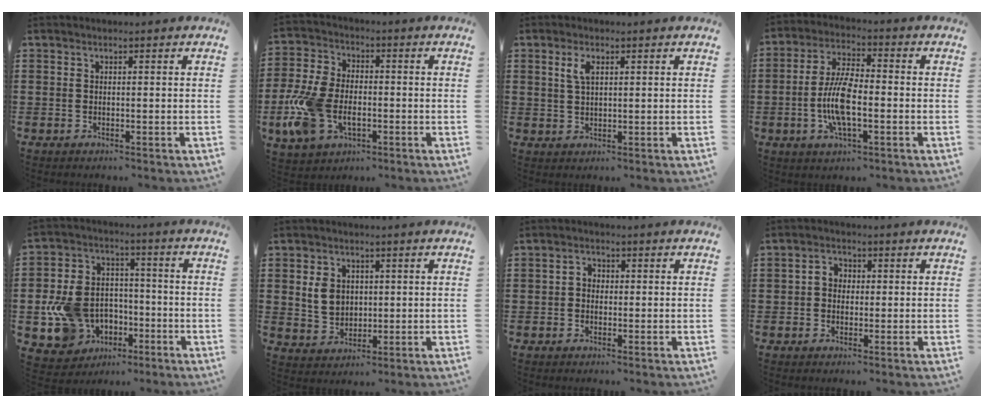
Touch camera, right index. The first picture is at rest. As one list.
[{"total": 9.2, "force": [-3.0, 5.6, 6.6], "torque": [-0.175, -0.002, -0.061]}, {"total": 2.8, "force": [1.2, 1.2, 2.3], "torque": [-0.051, 0.006, 0.020]}, {"total": 8.9, "force": [-1.8, 3.1, 8.1], "torque": [-0.179, -0.007, -0.039]}, {"total": 10.6, "force": [-2.9, 9.0, 4.9], "torque": [-0.140, 0.026, -0.047]}, {"total": 4.9, "force": [0.9, 3.9, 2.8], "torque": [-0.066, 0.007, 0.011]}, {"total": 1.6, "force": [-0.3, 1.3, 0.9], "torque": [-0.018, 0.005, -0.008]}, {"total": 2.4, "force": [-0.2, 1.9, 1.4], "torque": [-0.031, 0.009, -0.006]}]